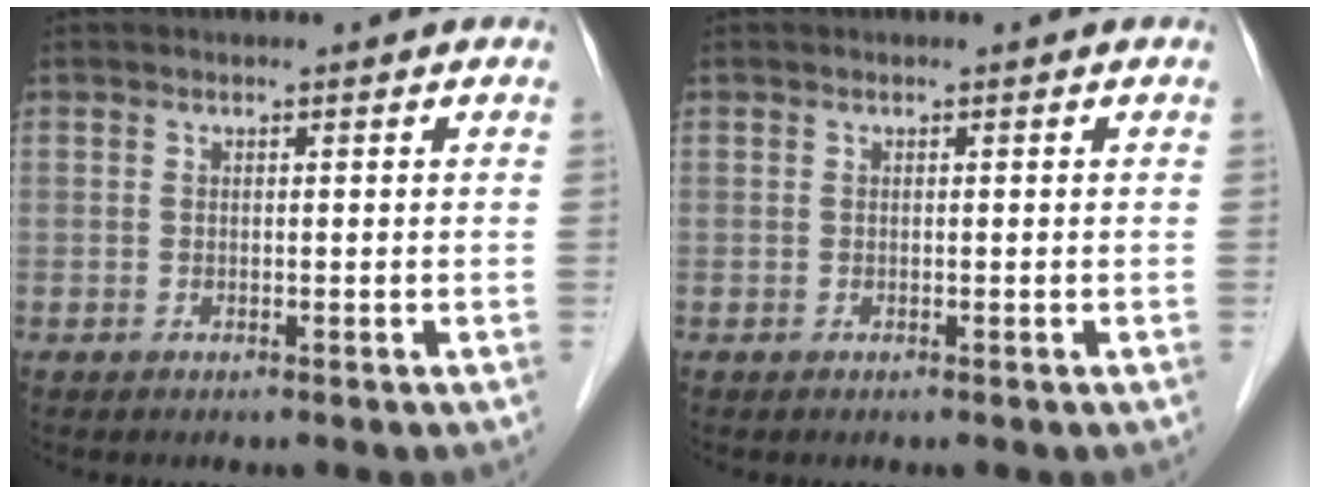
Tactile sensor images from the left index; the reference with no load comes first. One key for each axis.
{"total": 0.0}